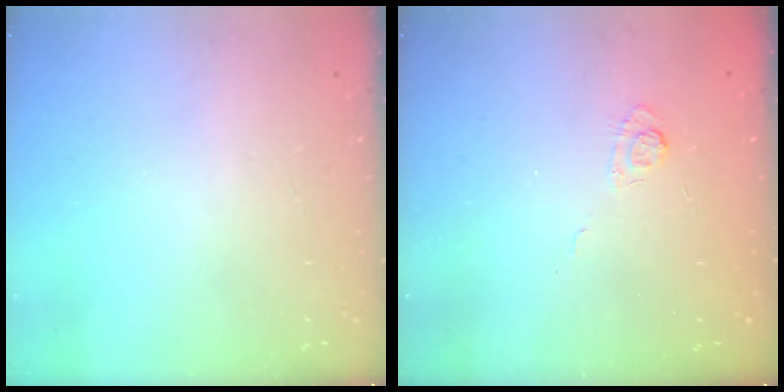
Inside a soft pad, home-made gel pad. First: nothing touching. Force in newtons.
{"total": 2.9, "press": 2.4, "slide": 1.6}